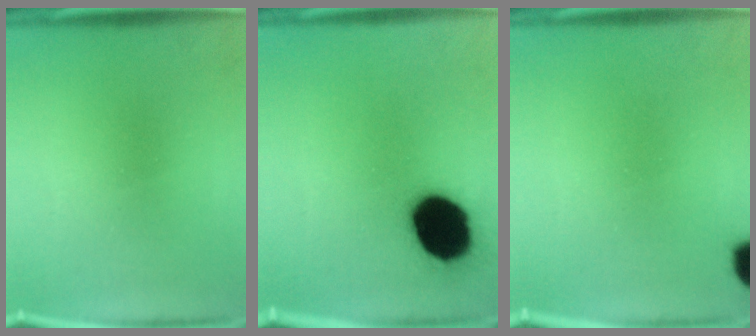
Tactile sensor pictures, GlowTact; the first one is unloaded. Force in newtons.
{"total": 18.0}
{"total": 6.2}